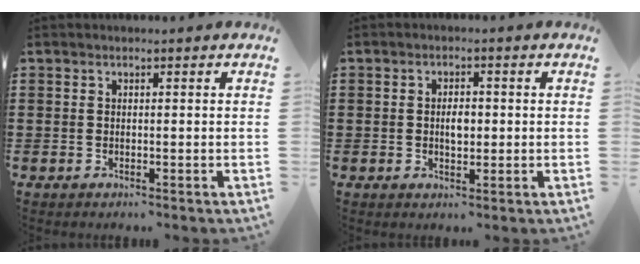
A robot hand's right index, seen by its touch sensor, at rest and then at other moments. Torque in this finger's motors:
{"motor_torque": [2.14, 0.00, 0.09, 0.02]}